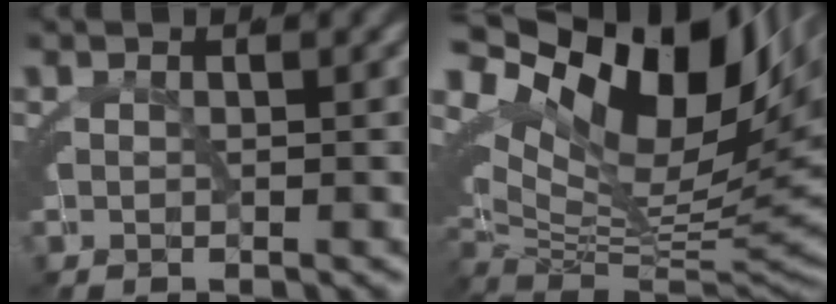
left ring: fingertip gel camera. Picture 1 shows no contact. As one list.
[{"total": 19.1, "force": [6.1, 10.8, 14.6], "torque": [-0.206, 0.013, 0.093]}]